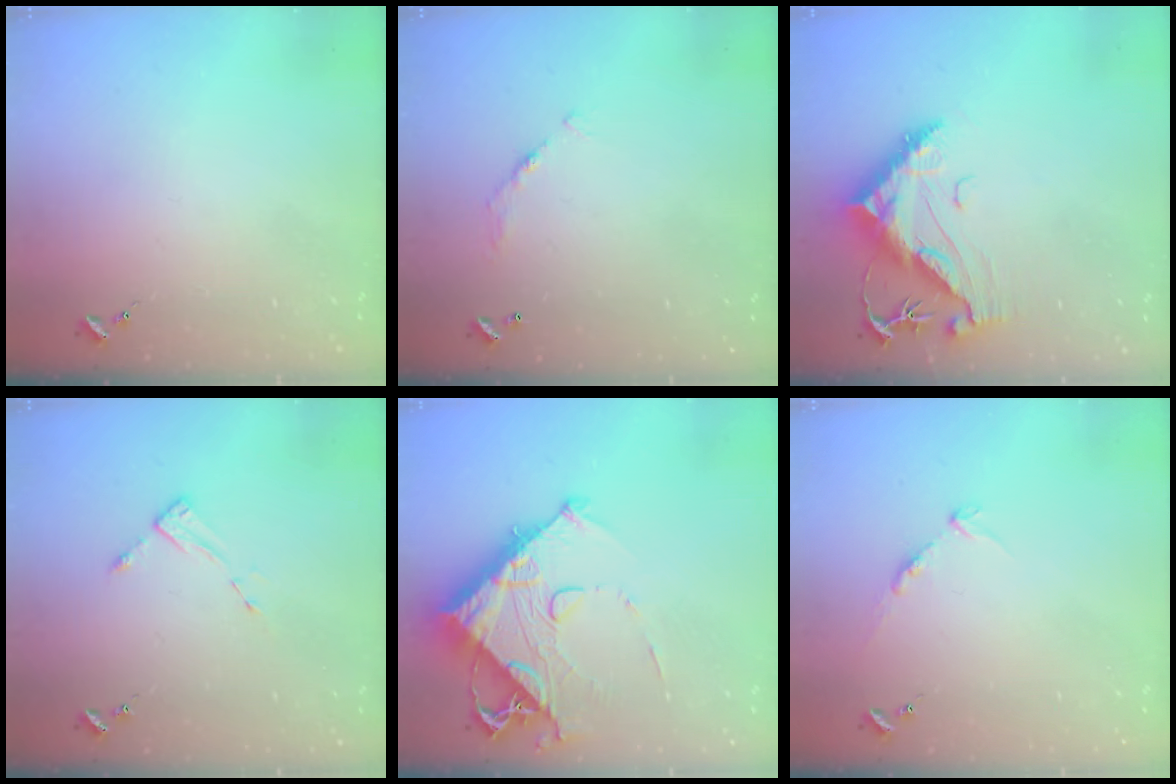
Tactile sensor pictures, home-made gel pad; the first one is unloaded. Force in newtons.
{"total": 6.8, "press": 6.8, "slide": 0.5}
{"total": 13.3, "press": 13.2, "slide": 1.3}
{"total": 2.7, "press": 2.7, "slide": 0.4}
{"total": 14.7, "press": 14.6, "slide": 1.5}
{"total": 5.3, "press": 5.2, "slide": 0.7}